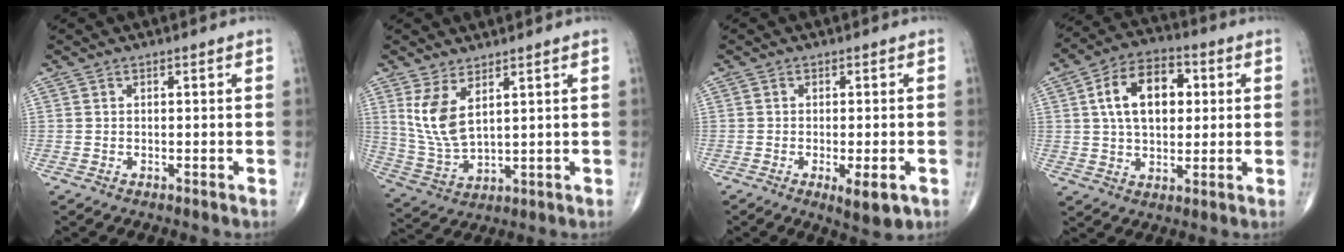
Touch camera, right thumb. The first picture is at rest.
{"total": 8.9, "force": [3.7, 3.7, 7.1], "torque": [-0.147, -0.025, 0.090]}
{"total": 5.8, "force": [-2.3, 1.7, 5.0], "torque": [-0.067, -0.009, -0.027]}
{"total": 13.7, "force": [2.9, 8.5, 10.3], "torque": [-0.150, 0.011, 0.042]}